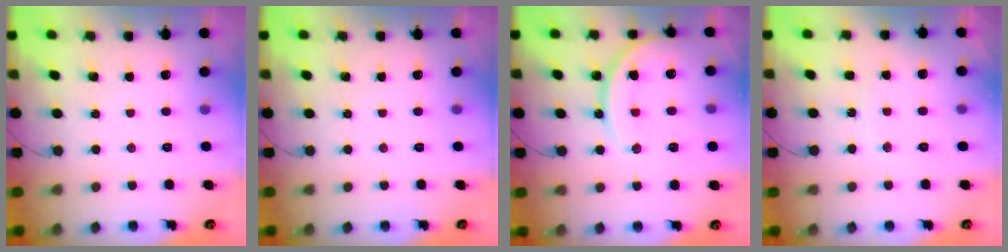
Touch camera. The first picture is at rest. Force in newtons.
{"total": 0.0}
{"total": 15.4, "press": 15.3, "slide": 1.6}
{"total": 5.9, "press": 5.9, "slide": 0.6}